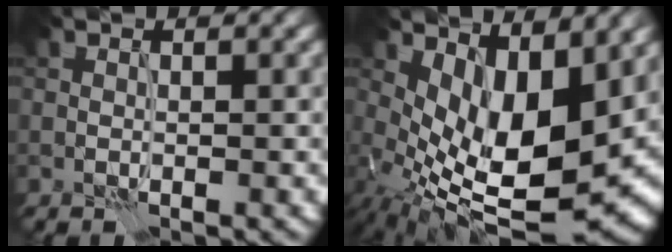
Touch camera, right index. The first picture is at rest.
{"total": 13.3, "force": [0.8, 6.5, 11.5], "torque": [-0.186, -0.026, 0.027]}